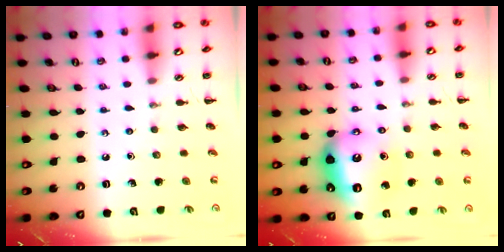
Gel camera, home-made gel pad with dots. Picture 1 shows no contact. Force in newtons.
{"total": 12.6, "press": 12.5, "slide": 1.5}